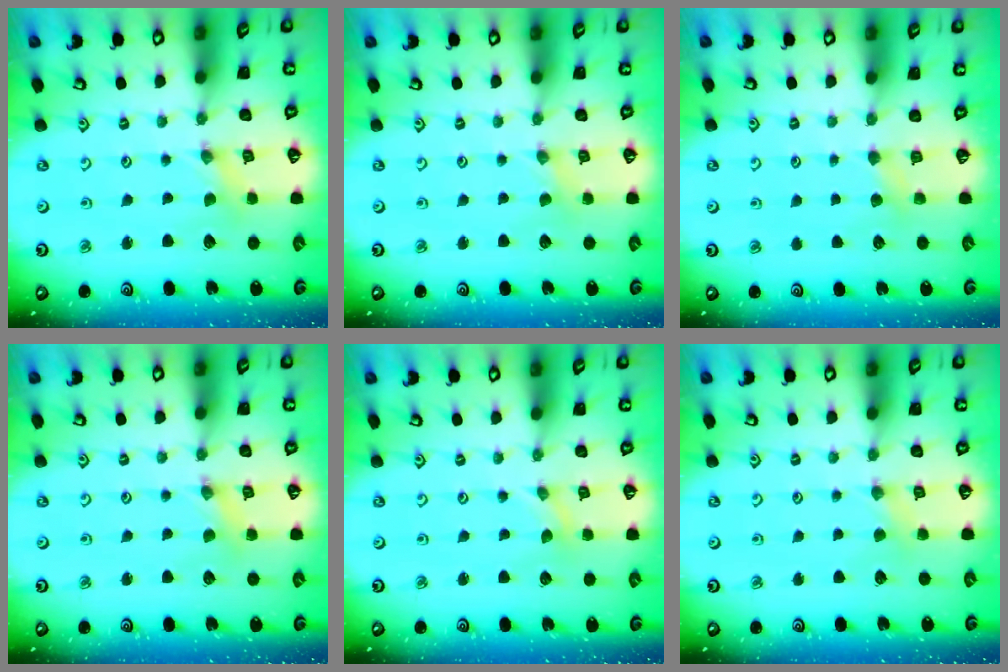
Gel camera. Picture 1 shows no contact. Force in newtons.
{"total": 1.4, "press": 1.3, "slide": 0.3}
{"total": 3.1, "press": 3.0, "slide": 0.6}
{"total": 1.9, "press": 1.8, "slide": 0.3}
{"total": 0.0}
{"total": 2.7, "press": 2.7, "slide": 0.4}